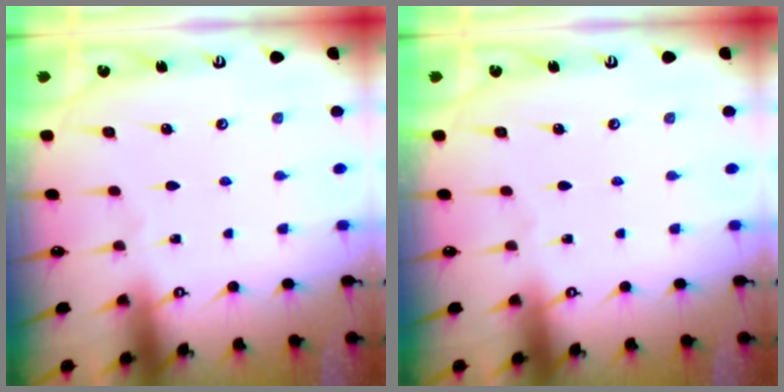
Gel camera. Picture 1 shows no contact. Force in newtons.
{"total": 0.0}